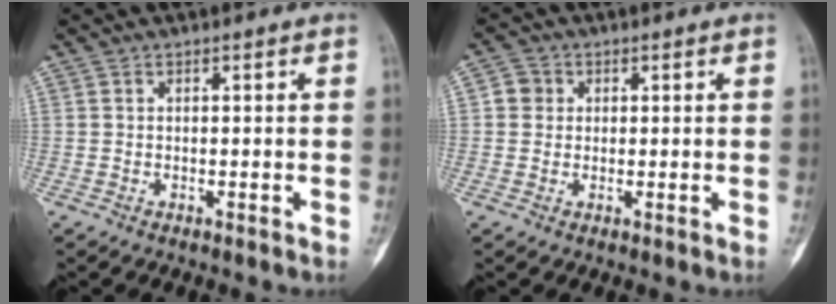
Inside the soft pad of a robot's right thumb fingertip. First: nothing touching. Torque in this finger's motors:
{"motor_torque": [0.49, 0.43, 0.05, -0.17, -0.01]}